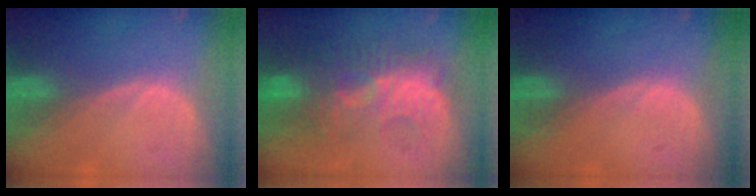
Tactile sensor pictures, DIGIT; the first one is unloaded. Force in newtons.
{"total": 9.4, "press": 8.9, "slide": 2.9}
{"total": 0.0}